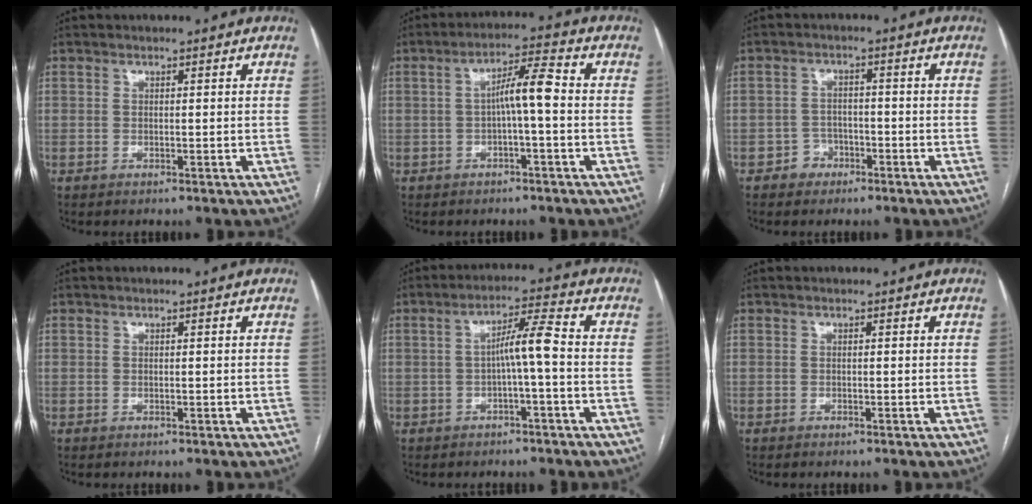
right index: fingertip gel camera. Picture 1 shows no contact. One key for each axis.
{"total": 5.8, "fx": -0.4, "fy": 0.4, "fz": 5.8, "tx": -0.096, "ty": 0.020, "tz": -0.006}
{"total": 2.9, "fx": -1.7, "fy": 2.4, "fz": 0.3, "tx": 0.001, "ty": 0.013, "tz": -0.028}
{"total": 0.0}
{"total": 5.4, "fx": -0.8, "fy": -0.1, "fz": 5.3, "tx": -0.089, "ty": 0.020, "tz": -0.012}
{"total": 0.0}